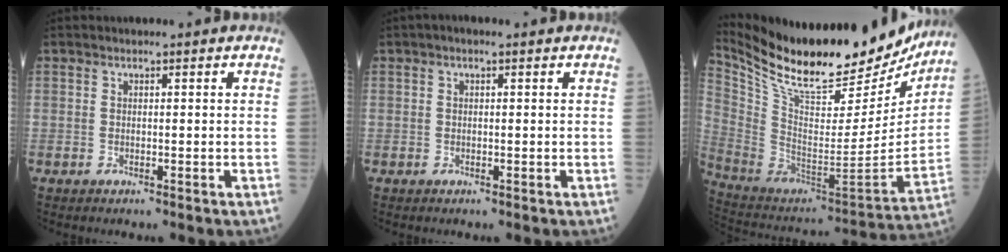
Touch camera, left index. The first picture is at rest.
{"total": 1.5, "force": [0.7, 0.5, 1.2], "torque": [-0.024, 0.013, 0.006]}
{"total": 28.4, "force": [24.5, 6.8, 12.6], "torque": [-0.231, -0.050, 0.373]}